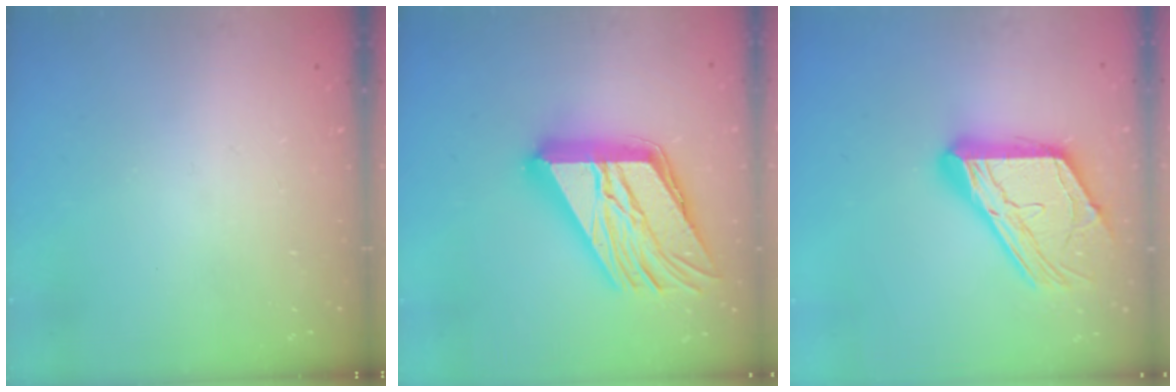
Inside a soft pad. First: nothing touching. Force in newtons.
{"total": 28.7, "press": 28.6, "slide": 3.0}
{"total": 19.1, "press": 19.0, "slide": 1.7}